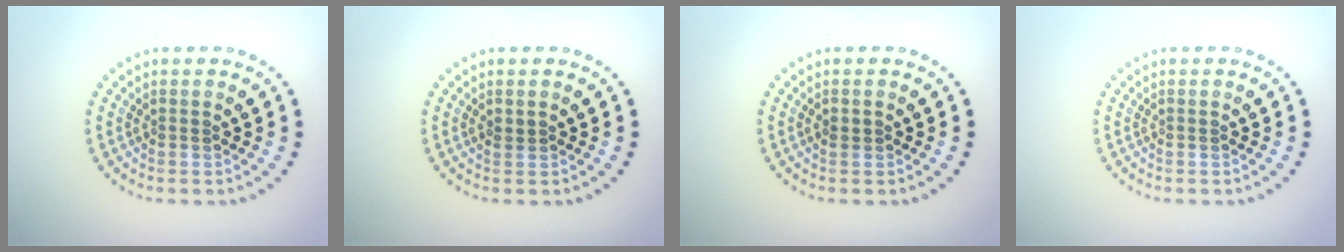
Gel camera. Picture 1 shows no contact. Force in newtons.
{"total": 0.7, "press": 0.7, "slide": 0.3}
{"total": 0.7, "press": 0.7, "slide": 0.2}
{"total": 0.0}